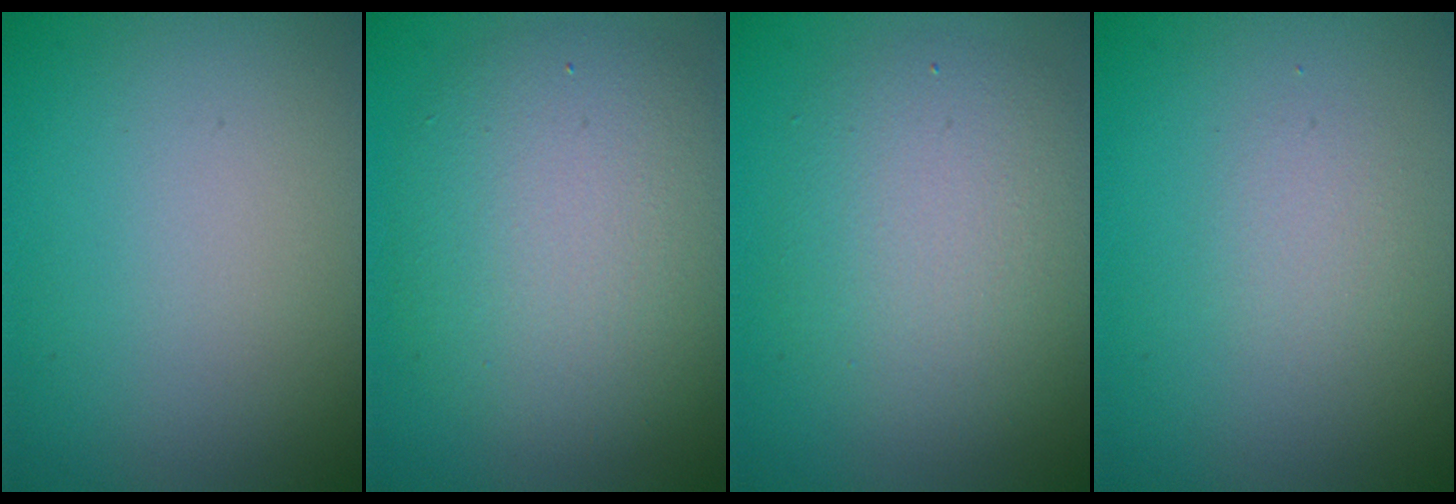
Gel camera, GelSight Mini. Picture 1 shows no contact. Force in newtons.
{"total": 7.0, "press": 7.0, "slide": 0.5}
{"total": 5.0, "press": 5.0, "slide": 0.2}
{"total": 1.2, "press": 1.2, "slide": 0.0}